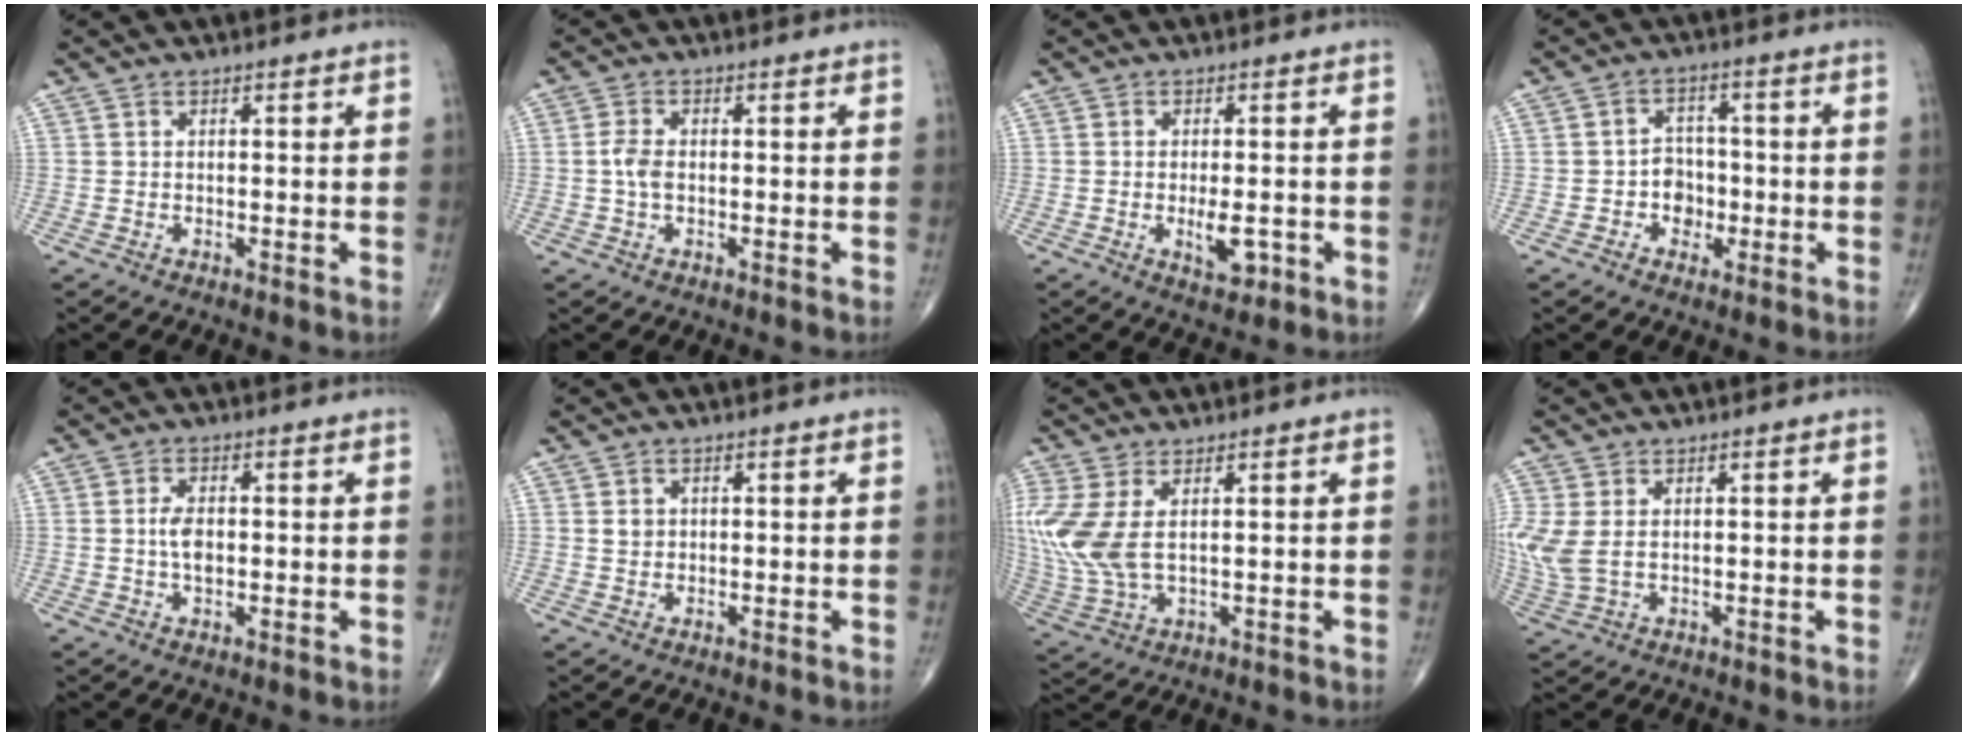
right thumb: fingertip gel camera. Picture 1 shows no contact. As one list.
[{"total": 3.0, "force": [-0.3, 1.7, 2.4], "torque": [-0.055, 0.005, -0.011]}, {"total": 4.6, "force": [-1.3, 1.9, 3.9], "torque": [-0.052, -0.006, -0.015]}, {"total": 5.0, "force": [-1.4, 4.2, 2.3], "torque": [0.000, 0.014, -0.031]}, {"total": 3.7, "force": [-0.1, 1.9, 3.1], "torque": [-0.055, 0.000, -0.004]}, {"total": 1.6, "force": [0.4, 1.3, 0.7], "torque": [-0.007, -0.001, 0.008]}, {"total": 11.8, "force": [2.2, 6.2, 9.8], "torque": [-0.258, -0.003, 0.059]}, {"total": 7.3, "force": [0.8, 4.8, 5.5], "torque": [-0.153, 0.002, 0.027]}]